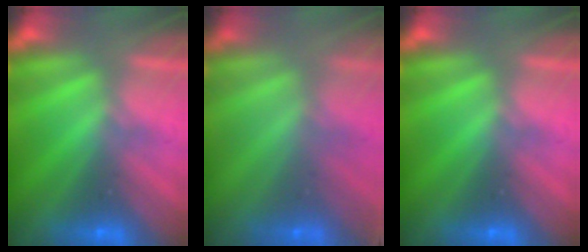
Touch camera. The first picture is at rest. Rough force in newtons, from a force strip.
{"total": 2.3}
{"total": 0.0}